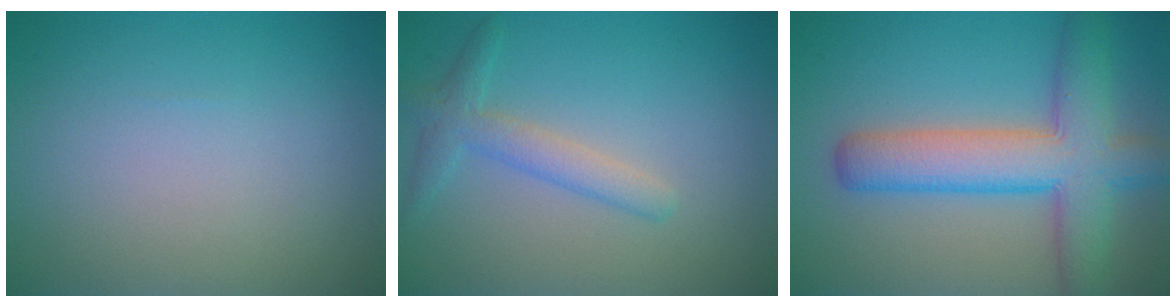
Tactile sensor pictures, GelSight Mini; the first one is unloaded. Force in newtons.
{"total": 2.5, "press": 2.5, "slide": 0.1}
{"total": 7.8, "press": 7.8, "slide": 0.4}